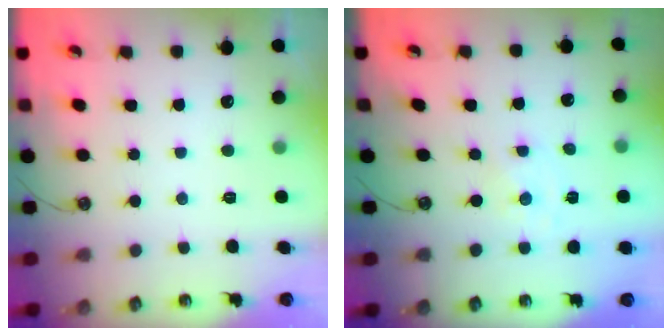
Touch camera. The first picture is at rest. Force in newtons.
{"total": 0.0}